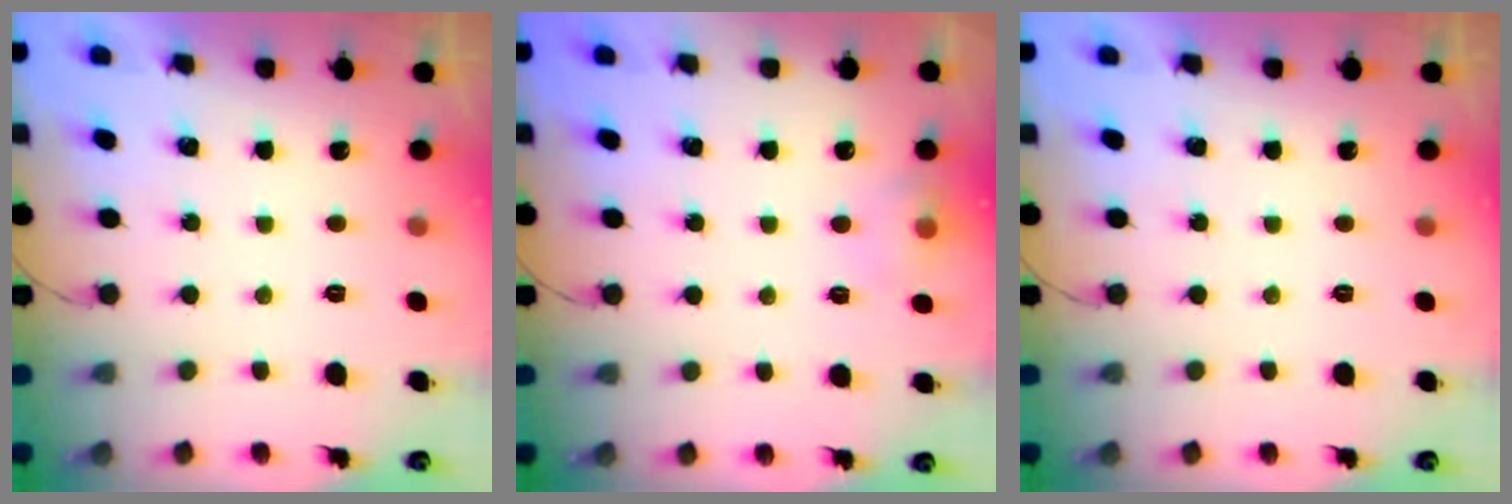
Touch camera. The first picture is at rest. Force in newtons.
{"total": 6.7, "press": 6.6, "slide": 1.4}
{"total": 0.0}